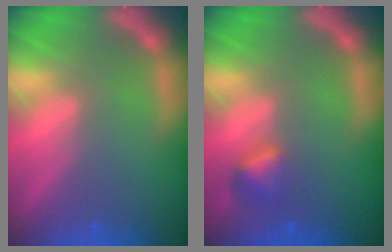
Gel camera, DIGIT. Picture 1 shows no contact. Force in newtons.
{"total": 1.9}